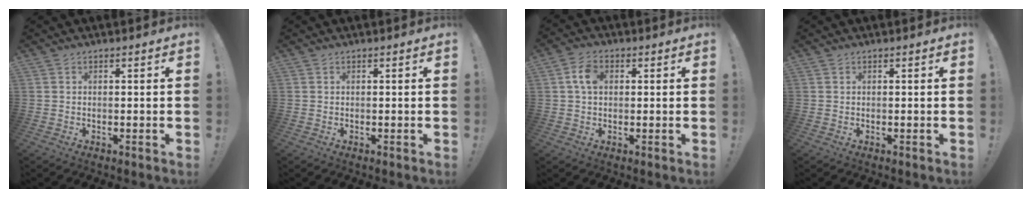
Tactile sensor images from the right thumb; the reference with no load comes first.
{"total": 0.0}
{"total": 5.6, "force": [1.1, 3.5, 4.3], "torque": [-0.071, 0.008, 0.020]}
{"total": 0.0}